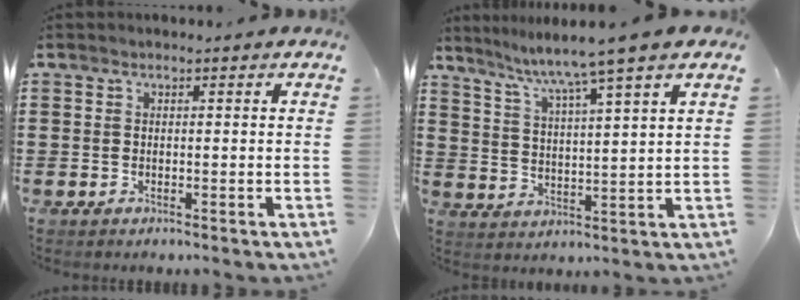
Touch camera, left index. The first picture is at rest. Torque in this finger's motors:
{"motor_torque": [1.09, -1.04, 0.69, 0.21]}